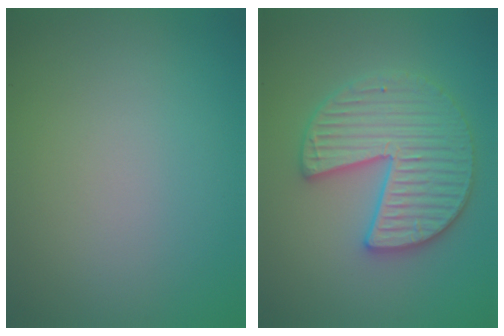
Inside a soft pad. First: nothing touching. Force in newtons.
{"total": 6.1, "press": 6.0, "slide": 1.0}